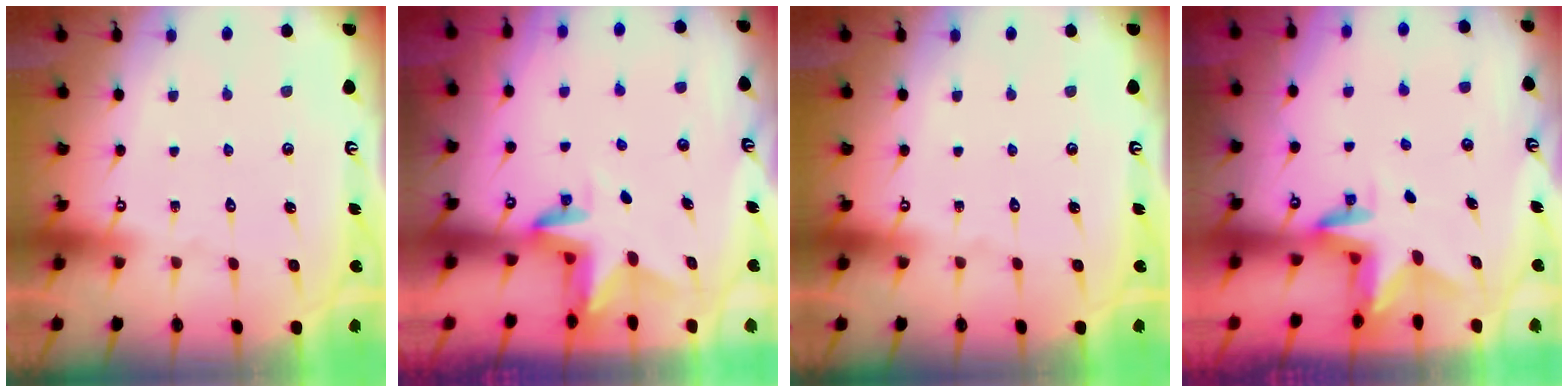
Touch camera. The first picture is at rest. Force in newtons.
{"total": 2.9, "press": 2.9, "slide": 0.2}
{"total": 0.0}
{"total": 2.9, "press": 2.9, "slide": 0.2}